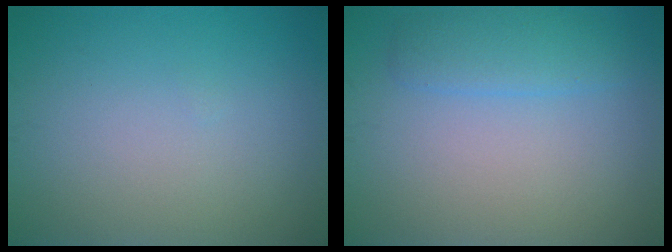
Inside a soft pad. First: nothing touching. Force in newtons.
{"total": 2.5, "press": 2.5, "slide": 0.2}